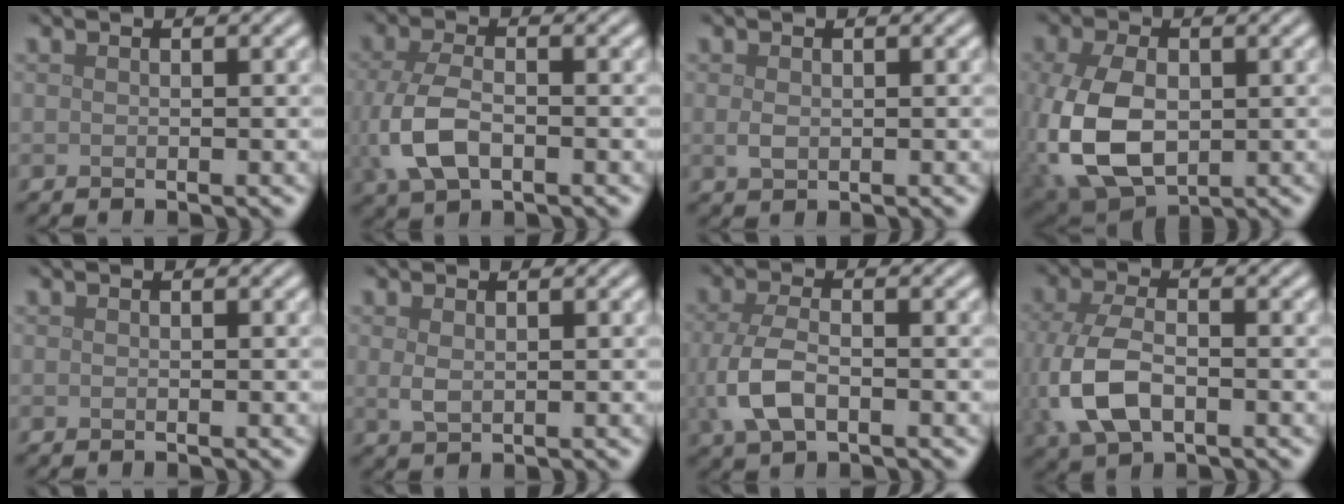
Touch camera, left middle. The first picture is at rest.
{"total": 5.2, "force": [-1.1, 3.0, 4.2], "torque": [-0.105, -0.010, -0.022]}
{"total": 1.1, "force": [0.1, 0.8, 0.8], "torque": [-0.021, -0.002, 0.003]}
{"total": 8.7, "force": [-1.2, 5.5, 6.6], "torque": [-0.165, -0.013, -0.016]}
{"total": 0.0}
{"total": 1.4, "force": [0.4, 0.8, 1.1], "torque": [-0.028, -0.002, 0.012]}
{"total": 4.4, "force": [-0.9, 2.4, 3.6], "torque": [-0.091, -0.007, -0.021]}
{"total": 6.7, "force": [-1.4, 3.9, 5.2], "torque": [-0.137, -0.008, -0.029]}